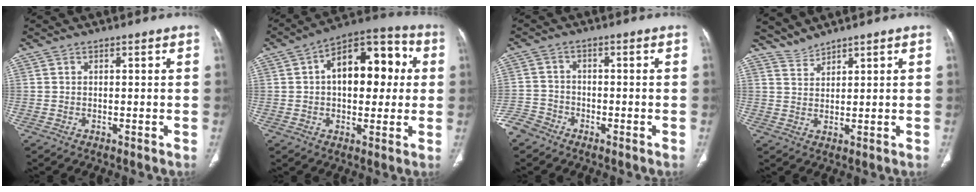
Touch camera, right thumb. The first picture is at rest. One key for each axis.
{"total": 16.7, "fx": 2.6, "fy": 9.6, "fz": 13.4, "tx": -0.155, "ty": 0.033, "tz": 0.033}
{"total": 5.1, "fx": -3.8, "fy": 3.3, "fz": 0.9, "tx": -0.012, "ty": 0.017, "tz": -0.083}
{"total": 2.6, "fx": 2.6, "fy": -0.2, "fz": -0.4, "tx": 0.006, "ty": -0.010, "tz": 0.061}